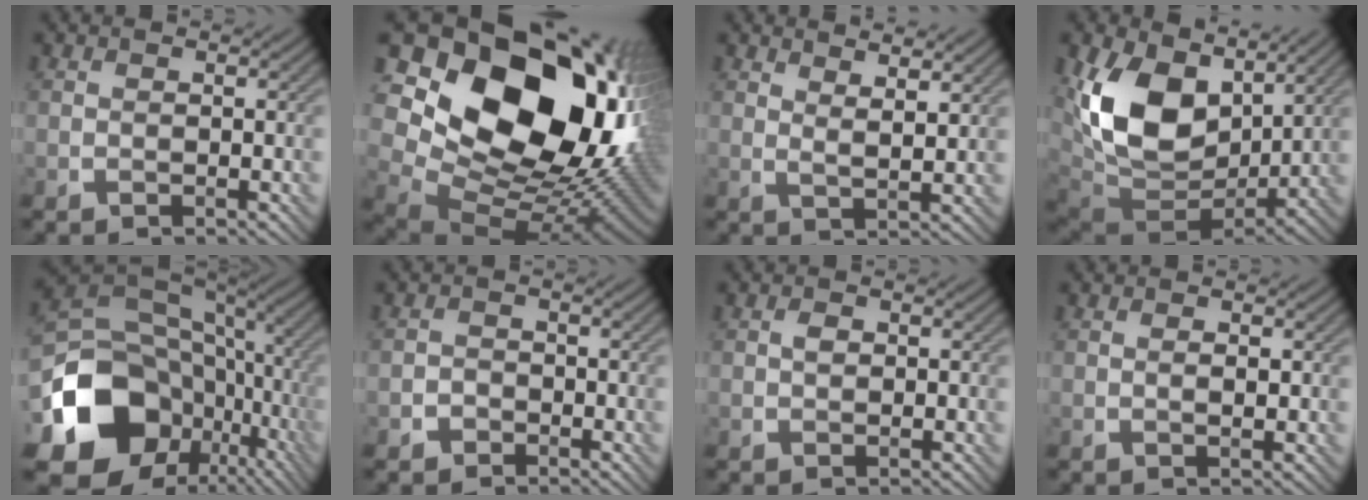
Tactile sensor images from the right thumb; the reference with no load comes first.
{"total": 23.6, "force": [6.7, 17.6, 14.3], "torque": [-0.308, 0.008, 0.156]}
{"total": 4.0, "force": [3.0, 0.7, 2.6], "torque": [-0.039, -0.011, 0.056]}
{"total": 16.1, "force": [5.3, 10.3, 11.2], "torque": [-0.238, 0.000, 0.105]}
{"total": 18.5, "force": [-5.5, 14.5, 10.2], "torque": [-0.231, -0.042, -0.079]}
{"total": 1.7, "force": [-1.2, 1.1, 0.4], "torque": [-0.001, 0.004, -0.026]}
{"total": 1.1, "force": [0.1, 0.7, 0.8], "torque": [-0.014, 0.001, 0.000]}
{"total": 1.2, "force": [0.1, 0.4, 1.1], "torque": [-0.019, -0.002, 0.001]}